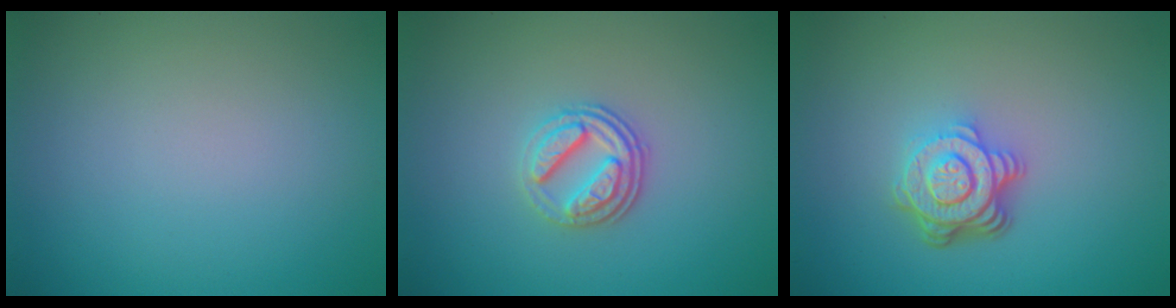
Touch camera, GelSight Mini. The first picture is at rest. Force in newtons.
{"total": 3.4, "press": 2.7, "slide": 2.0}
{"total": 4.7, "press": 3.4, "slide": 3.3}